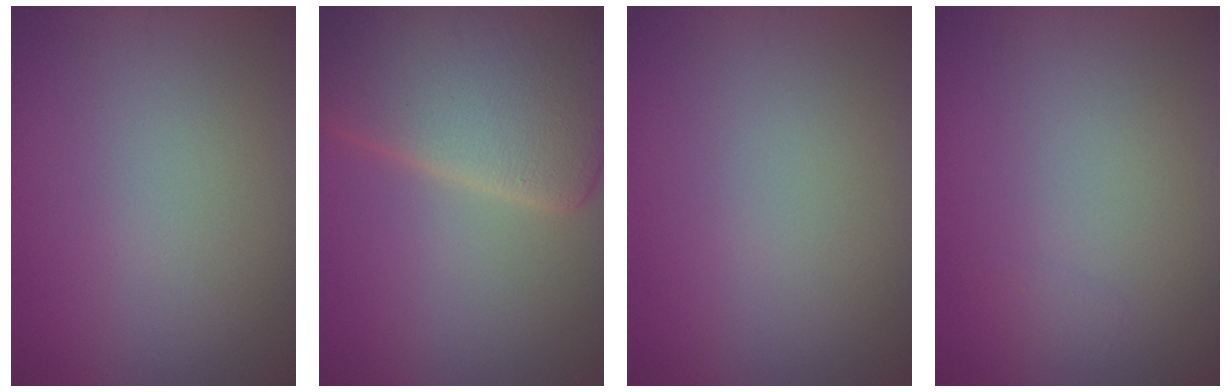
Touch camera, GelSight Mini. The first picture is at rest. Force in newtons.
{"total": 14.6, "press": 14.6, "slide": 0.9}
{"total": 0.0}
{"total": 0.5, "press": 0.5, "slide": 0.0}